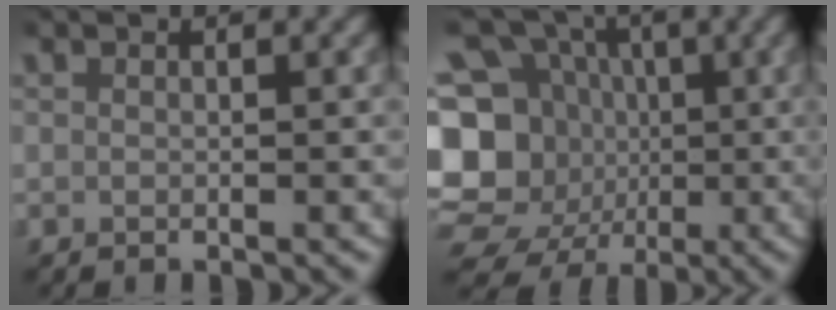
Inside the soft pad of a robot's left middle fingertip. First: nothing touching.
{"total": 14.0, "force": [-1.2, 12.5, 6.3], "torque": [-0.146, -0.050, -0.018]}